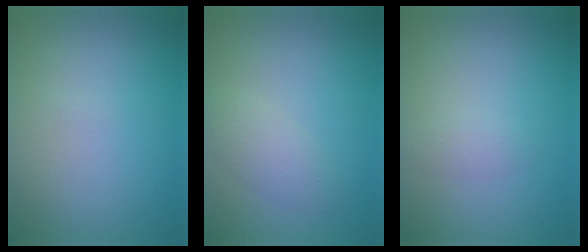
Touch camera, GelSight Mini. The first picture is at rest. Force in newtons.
{"total": 2.1, "press": 2.1, "slide": 0.0}
{"total": 1.2, "press": 1.2, "slide": 0.1}